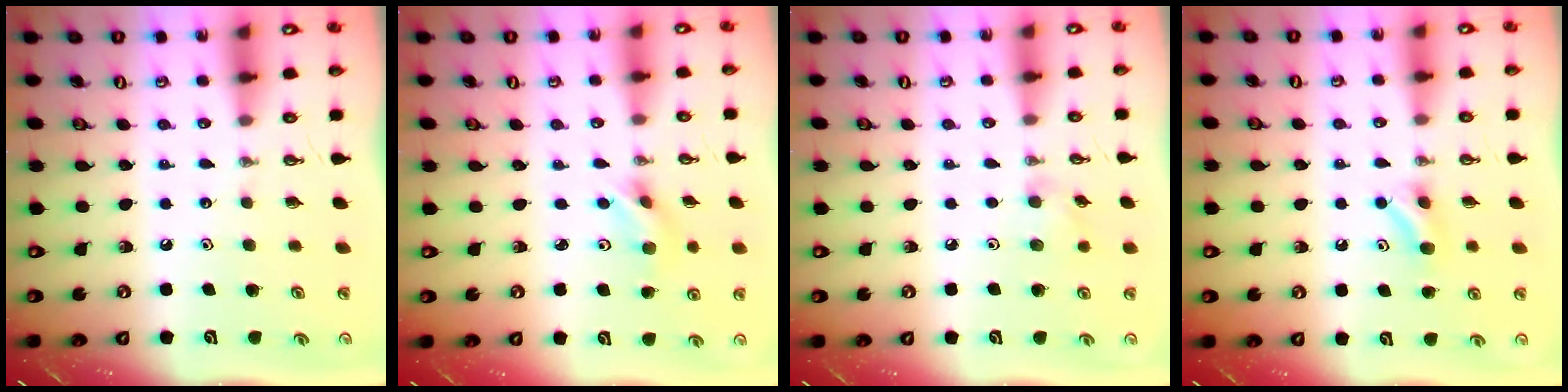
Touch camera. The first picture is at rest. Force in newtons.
{"total": 5.4, "press": 4.5, "slide": 2.9}
{"total": 5.7, "press": 5.7, "slide": 0.8}
{"total": 5.1, "press": 4.9, "slide": 1.4}